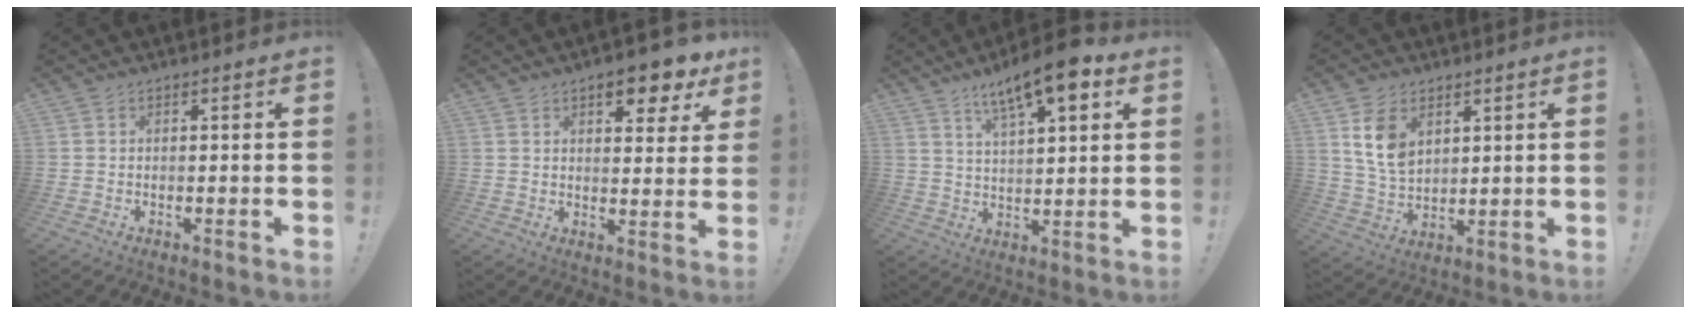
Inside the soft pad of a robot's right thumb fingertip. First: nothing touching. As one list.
[{"total": 8.9, "force": [5.6, 3.7, 5.9], "torque": [-0.064, -0.034, 0.095]}, {"total": 12.7, "force": [7.8, 3.3, 9.4], "torque": [-0.155, -0.036, 0.127]}, {"total": 10.1, "force": [4.6, 6.7, 5.9], "torque": [-0.113, -0.020, 0.088]}]